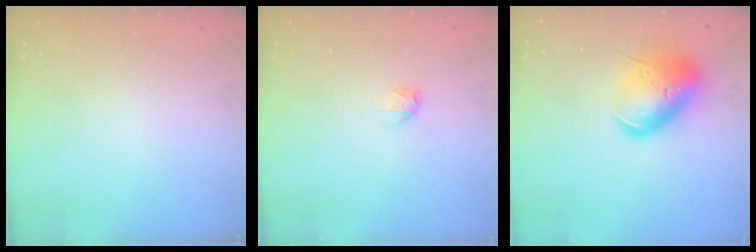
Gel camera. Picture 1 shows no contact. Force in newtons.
{"total": 3.0, "press": 3.0, "slide": 0.5}
{"total": 18.4, "press": 18.1, "slide": 3.1}